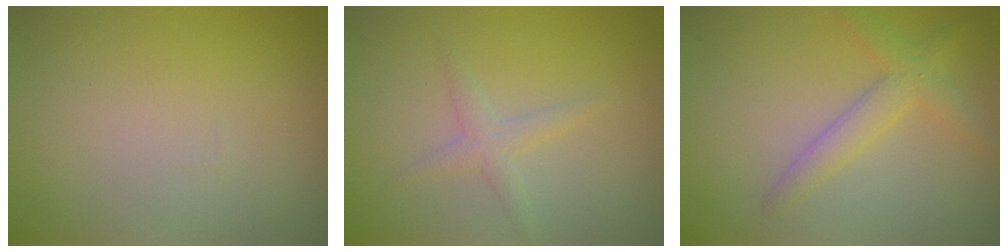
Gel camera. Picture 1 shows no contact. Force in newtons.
{"total": 1.6, "press": 1.6, "slide": 0.0}
{"total": 2.7, "press": 2.7, "slide": 0.1}